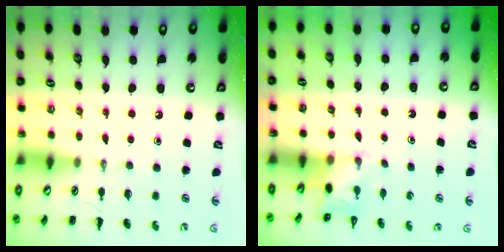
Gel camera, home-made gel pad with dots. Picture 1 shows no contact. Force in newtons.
{"total": 2.7, "press": 2.6, "slide": 0.9}